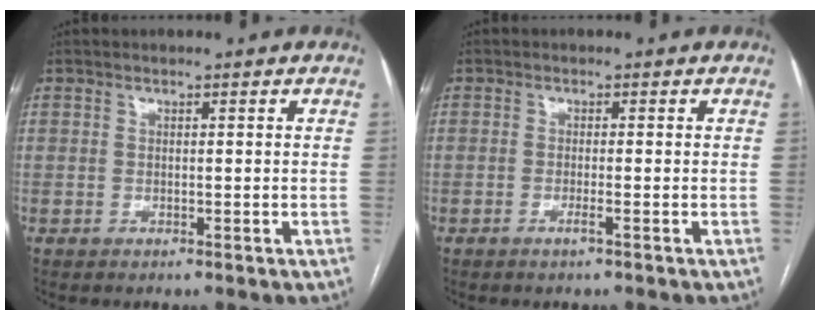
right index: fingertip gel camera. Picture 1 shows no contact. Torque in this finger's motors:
{"motor_torque": [-0.09, -0.02, -0.06, 0.00]}